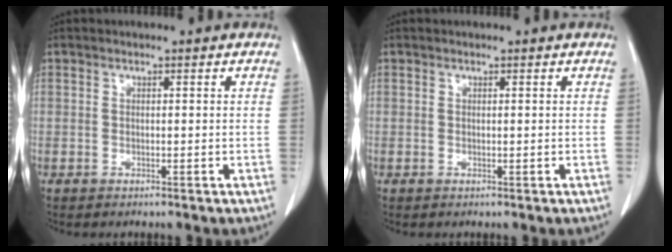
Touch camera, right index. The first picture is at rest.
{"total": 0.0}